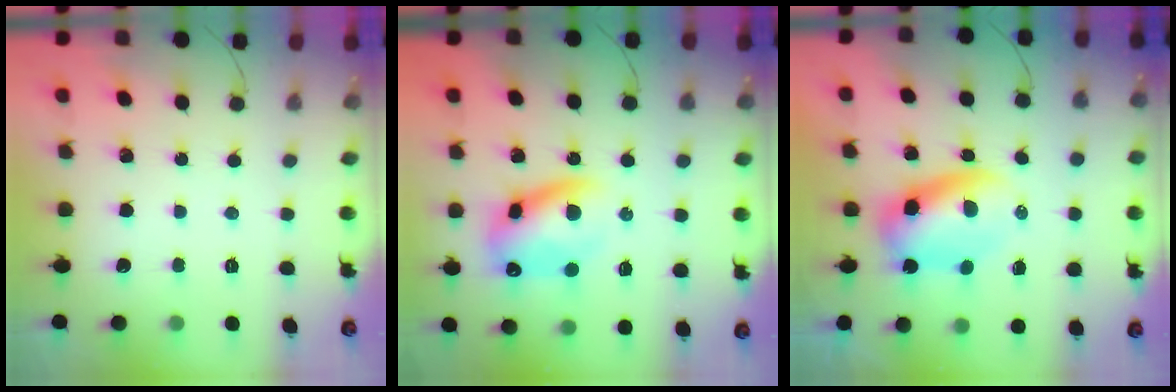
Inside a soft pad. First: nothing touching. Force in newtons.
{"total": 12.5, "press": 12.0, "slide": 3.2}
{"total": 7.4, "press": 7.2, "slide": 1.6}